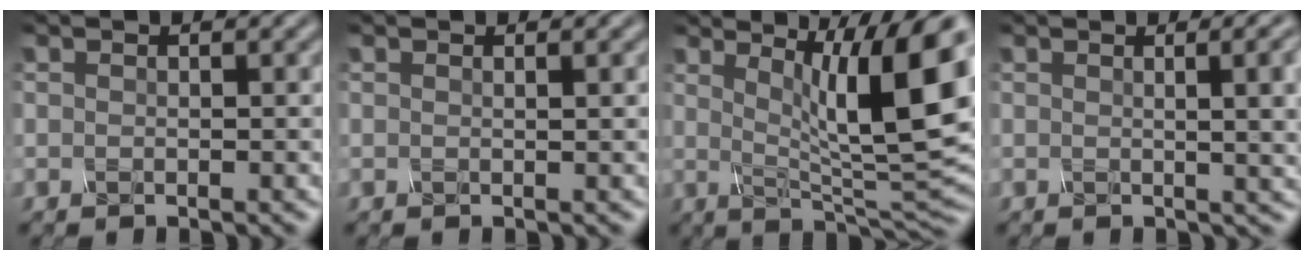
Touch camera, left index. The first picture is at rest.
{"total": 0.9, "force": [0.3, 0.4, 0.8], "torque": [-0.003, 0.001, -0.002]}
{"total": 11.6, "force": [3.0, 2.6, 10.9], "torque": [-0.147, -0.005, 0.051]}
{"total": 7.7, "force": [1.4, 3.4, 6.8], "torque": [-0.022, 0.028, 0.004]}